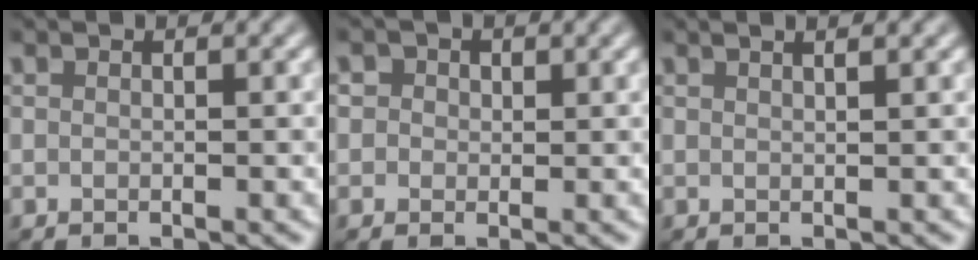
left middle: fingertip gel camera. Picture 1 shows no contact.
{"total": 1.9, "force": [0.7, 1.7, 0.5], "torque": [0.000, 0.004, -0.004]}
{"total": 2.7, "force": [1.6, 1.3, 1.7], "torque": [0.003, 0.011, -0.012]}